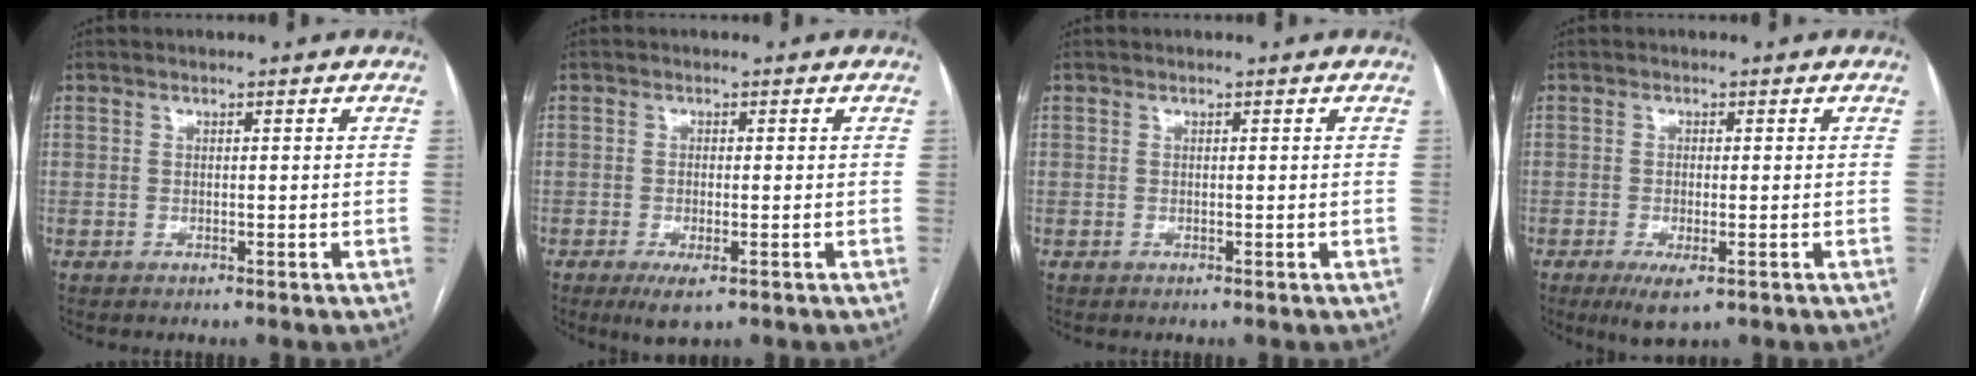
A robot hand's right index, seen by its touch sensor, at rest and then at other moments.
{"total": 3.8, "force": [-1.9, 1.0, 3.1], "torque": [-0.053, -0.007, -0.025]}
{"total": 0.0}
{"total": 4.3, "force": [-2.1, 1.2, 3.5], "torque": [-0.062, -0.009, -0.027]}